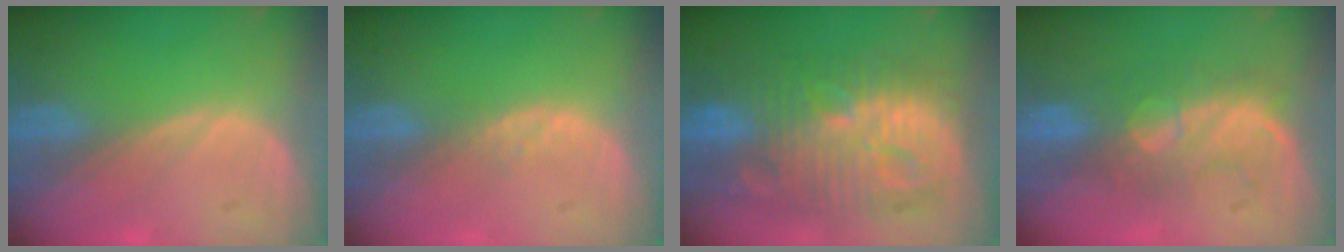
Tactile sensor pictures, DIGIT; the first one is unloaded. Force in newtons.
{"total": 1.0, "press": 1.0, "slide": 0.2}
{"total": 13.7, "press": 13.6, "slide": 1.2}
{"total": 8.1, "press": 7.9, "slide": 1.8}